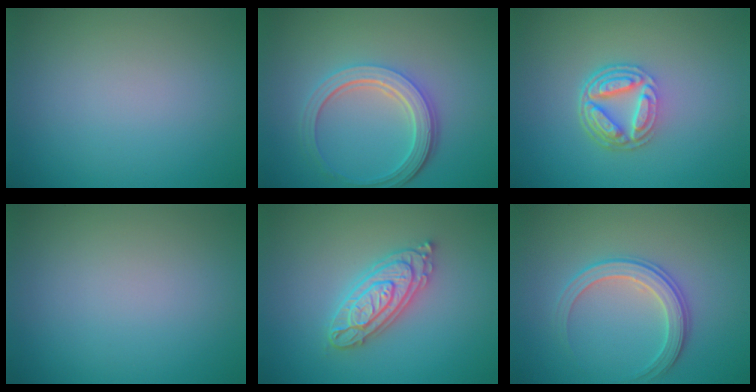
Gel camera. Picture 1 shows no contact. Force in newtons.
{"total": 4.9, "press": 3.7, "slide": 3.2}
{"total": 4.7, "press": 3.4, "slide": 3.2}
{"total": 0.0}
{"total": 4.3, "press": 4.2, "slide": 0.8}
{"total": 2.9, "press": 2.8, "slide": 0.6}